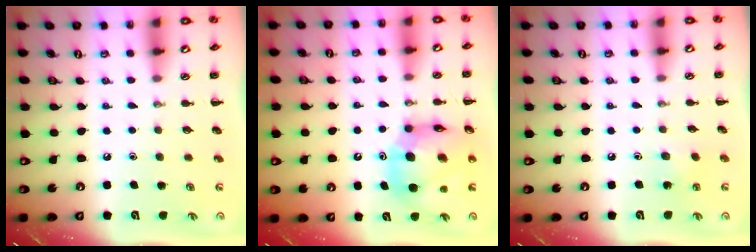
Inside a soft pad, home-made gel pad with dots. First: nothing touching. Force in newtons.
{"total": 13.5, "press": 13.0, "slide": 3.8}
{"total": 5.6, "press": 5.5, "slide": 1.2}